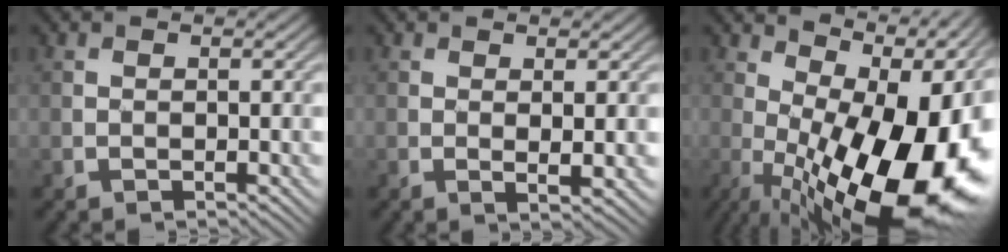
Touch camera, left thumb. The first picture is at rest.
{"total": 2.0, "force": [0.5, 0.2, 1.9], "torque": [-0.034, -0.001, 0.011]}
{"total": 19.5, "force": [-1.3, 9.0, 17.2], "torque": [-0.225, -0.008, -0.008]}